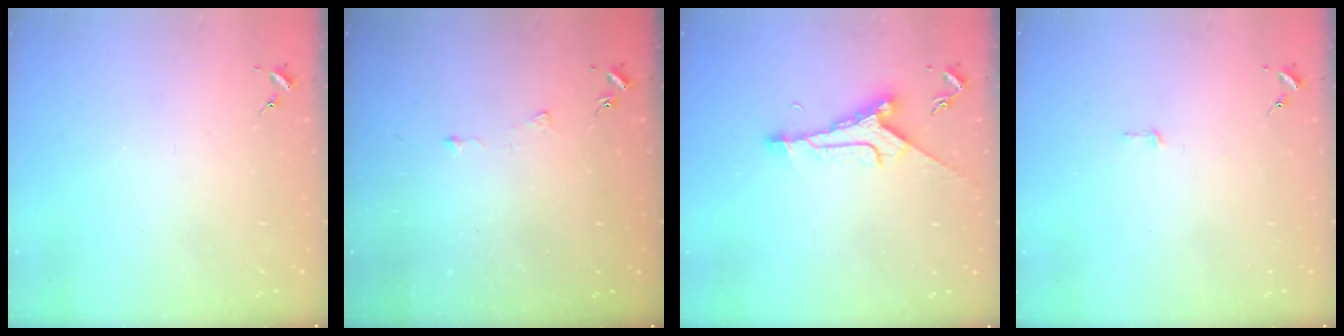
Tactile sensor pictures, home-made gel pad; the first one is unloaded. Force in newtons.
{"total": 3.6, "press": 3.6, "slide": 0.3}
{"total": 8.8, "press": 8.7, "slide": 0.5}
{"total": 2.6, "press": 2.6, "slide": 0.2}